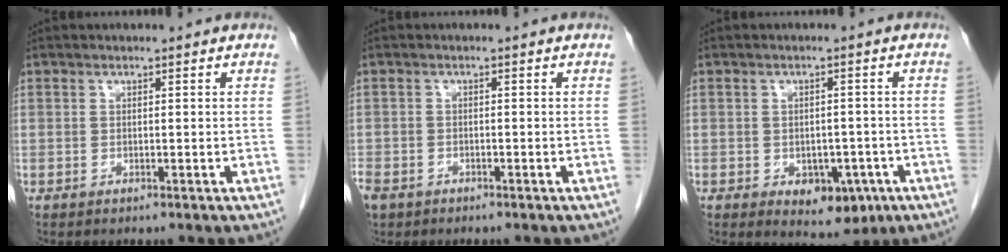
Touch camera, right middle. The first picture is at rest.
{"total": 5.0, "force": [-3.3, 3.2, 1.9], "torque": [-0.053, -0.006, -0.059]}
{"total": 6.0, "force": [-2.5, 3.6, 4.1], "torque": [-0.045, 0.000, -0.021]}